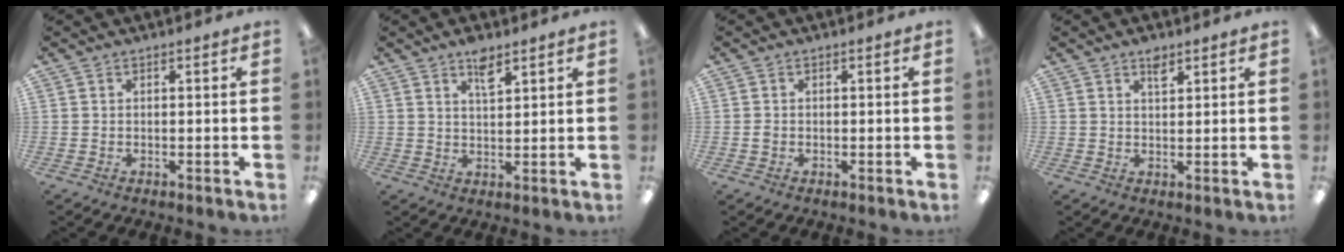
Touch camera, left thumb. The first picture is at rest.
{"total": 5.1, "force": [3.6, 1.9, 3.1], "torque": [-0.044, -0.016, 0.060]}
{"total": 0.7, "force": [-0.1, 0.6, 0.4], "torque": [-0.008, 0.004, -0.004]}
{"total": 3.2, "force": [2.2, 1.4, 1.8], "torque": [-0.025, -0.007, 0.037]}